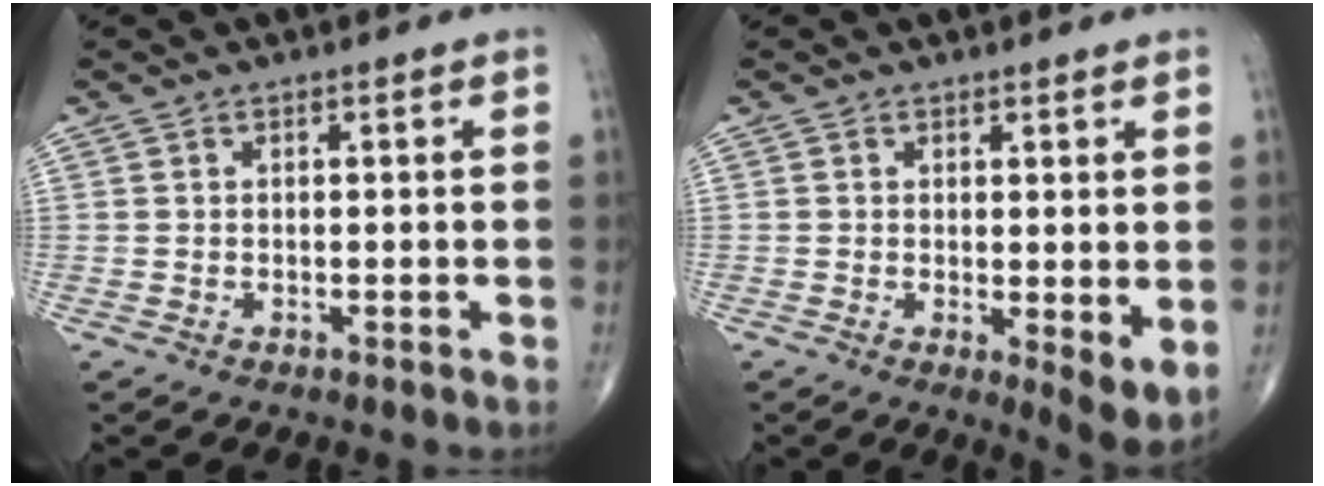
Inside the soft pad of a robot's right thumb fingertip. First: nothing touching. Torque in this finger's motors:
{"motor_torque": [-0.38, 0.35, 0.14, 0.05, 0.05]}